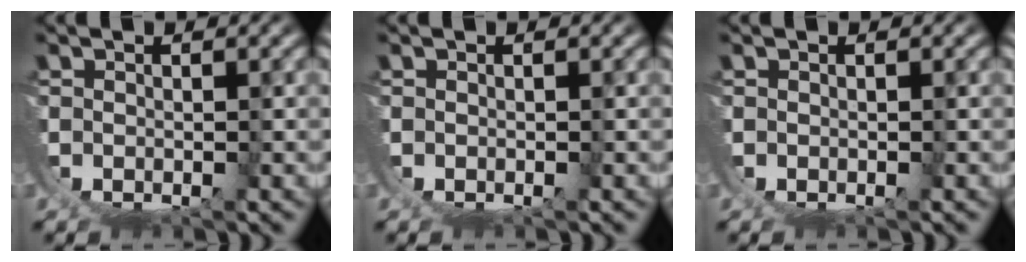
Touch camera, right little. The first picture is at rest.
{"total": 0.0}
{"total": 0.0}